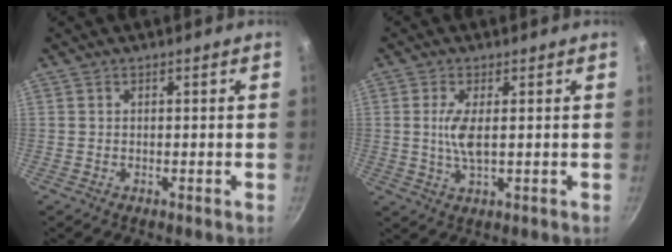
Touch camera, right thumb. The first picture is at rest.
{"total": 5.0, "force": [0.5, 1.6, 4.7], "torque": [-0.104, -0.003, 0.011]}